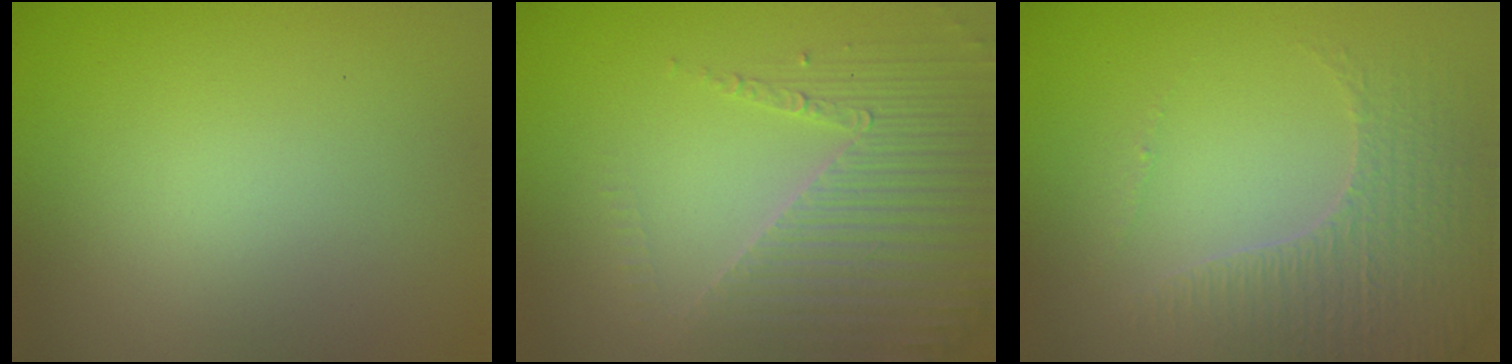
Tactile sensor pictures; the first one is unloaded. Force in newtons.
{"total": 4.3, "press": 4.1, "slide": 1.4}
{"total": 3.5, "press": 3.4, "slide": 0.6}